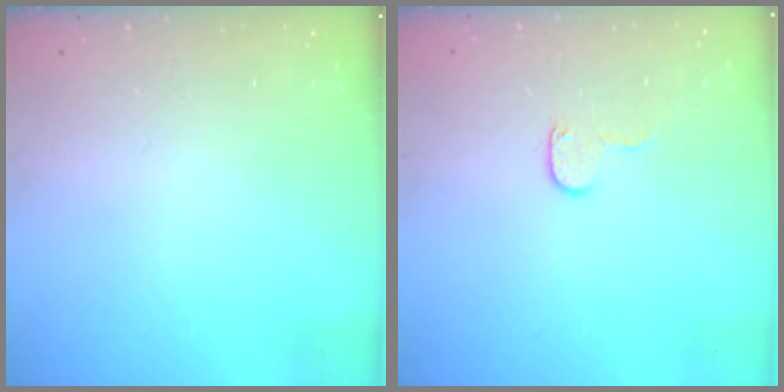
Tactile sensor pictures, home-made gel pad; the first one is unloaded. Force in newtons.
{"total": 5.6, "press": 5.5, "slide": 0.5}